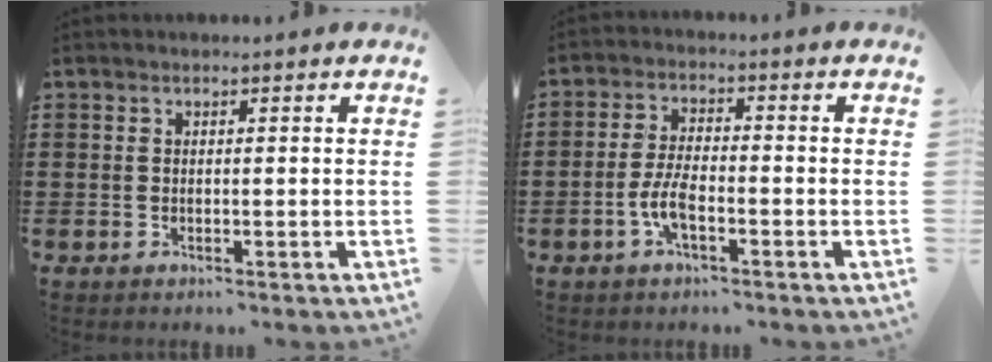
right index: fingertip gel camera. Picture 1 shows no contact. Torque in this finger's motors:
{"motor_torque": [2.14, 0.00, 0.12, 0.07]}